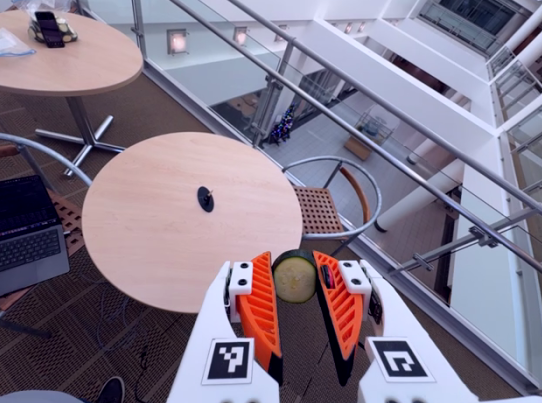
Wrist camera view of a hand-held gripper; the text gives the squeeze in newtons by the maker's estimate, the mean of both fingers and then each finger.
{"total": 7.9, "left": 7.8, "right": 8.1}